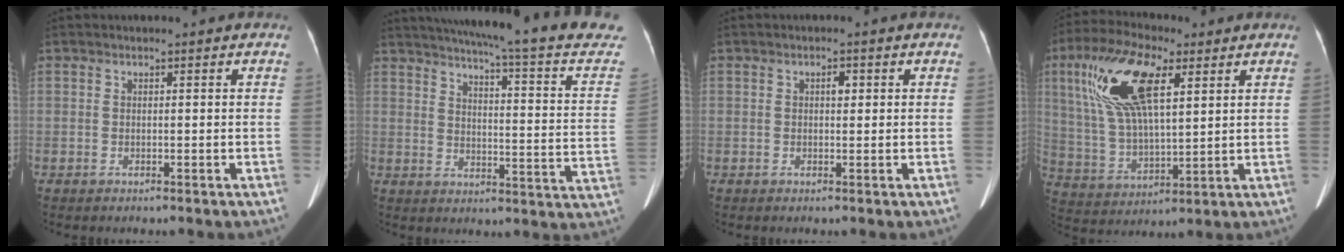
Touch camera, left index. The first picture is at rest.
{"total": 25.8, "force": [22.2, 0.8, 13.0], "torque": [-0.188, -0.059, 0.263]}
{"total": 1.4, "force": [0.4, 0.7, 1.1], "torque": [-0.016, 0.003, 0.005]}
{"total": 15.4, "force": [6.3, 5.2, 13.1], "torque": [-0.281, 0.021, 0.119]}